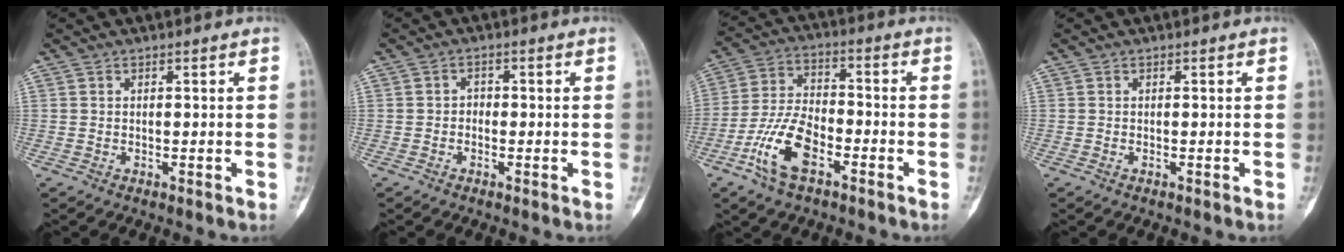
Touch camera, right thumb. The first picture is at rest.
{"total": 1.6, "force": [-0.6, 1.3, 0.7], "torque": [0.004, 0.009, -0.017]}
{"total": 11.7, "force": [-5.6, 5.7, 8.6], "torque": [-0.177, 0.029, -0.109]}
{"total": 0.0}